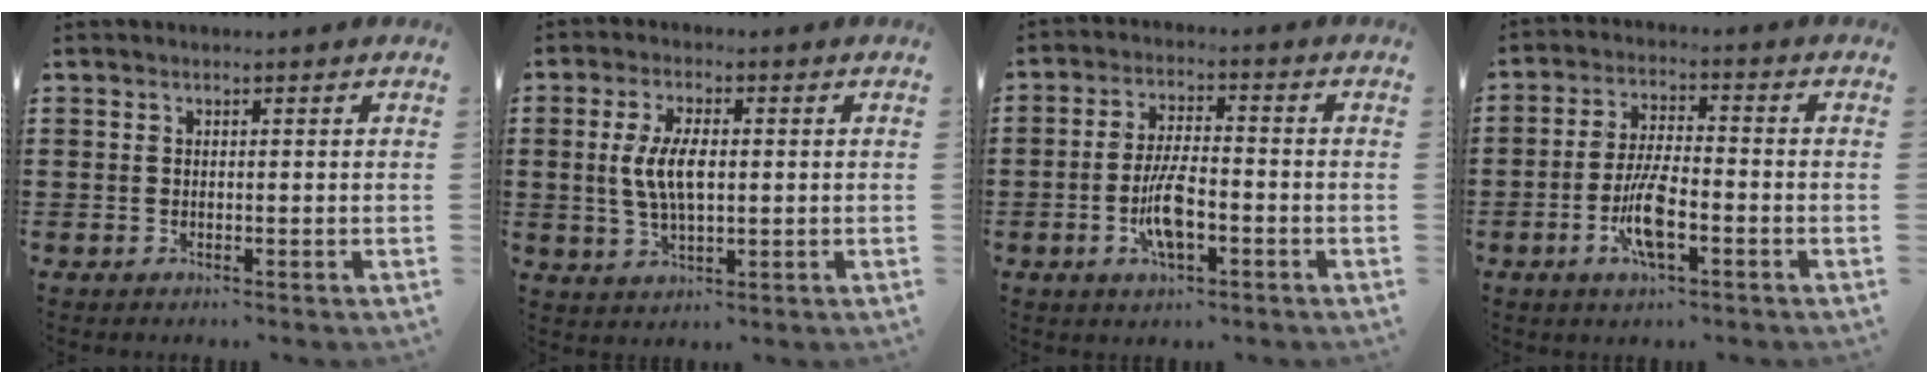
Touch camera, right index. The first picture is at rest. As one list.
[{"total": 6.3, "force": [0.3, 2.6, 5.7], "torque": [-0.126, 0.003, -0.001]}, {"total": 7.4, "force": [-2.3, 2.4, 6.6], "torque": [-0.143, -0.007, -0.048]}, {"total": 7.9, "force": [-2.9, 2.2, 7.0], "torque": [-0.155, -0.012, -0.059]}]